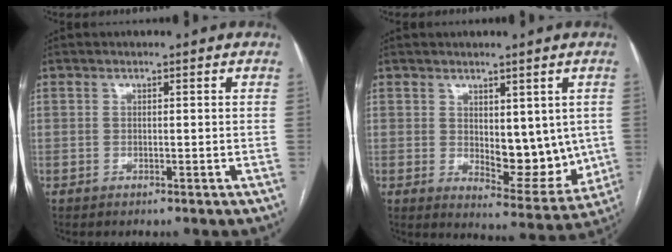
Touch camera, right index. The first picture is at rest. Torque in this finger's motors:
{"motor_torque": [0.01, 0.11, 0.12, 0.02]}